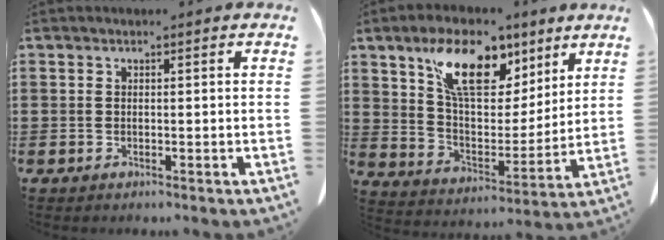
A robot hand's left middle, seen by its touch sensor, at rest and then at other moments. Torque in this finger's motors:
{"motor_torque": [0.58, 0.31, 0.75, 0.21]}